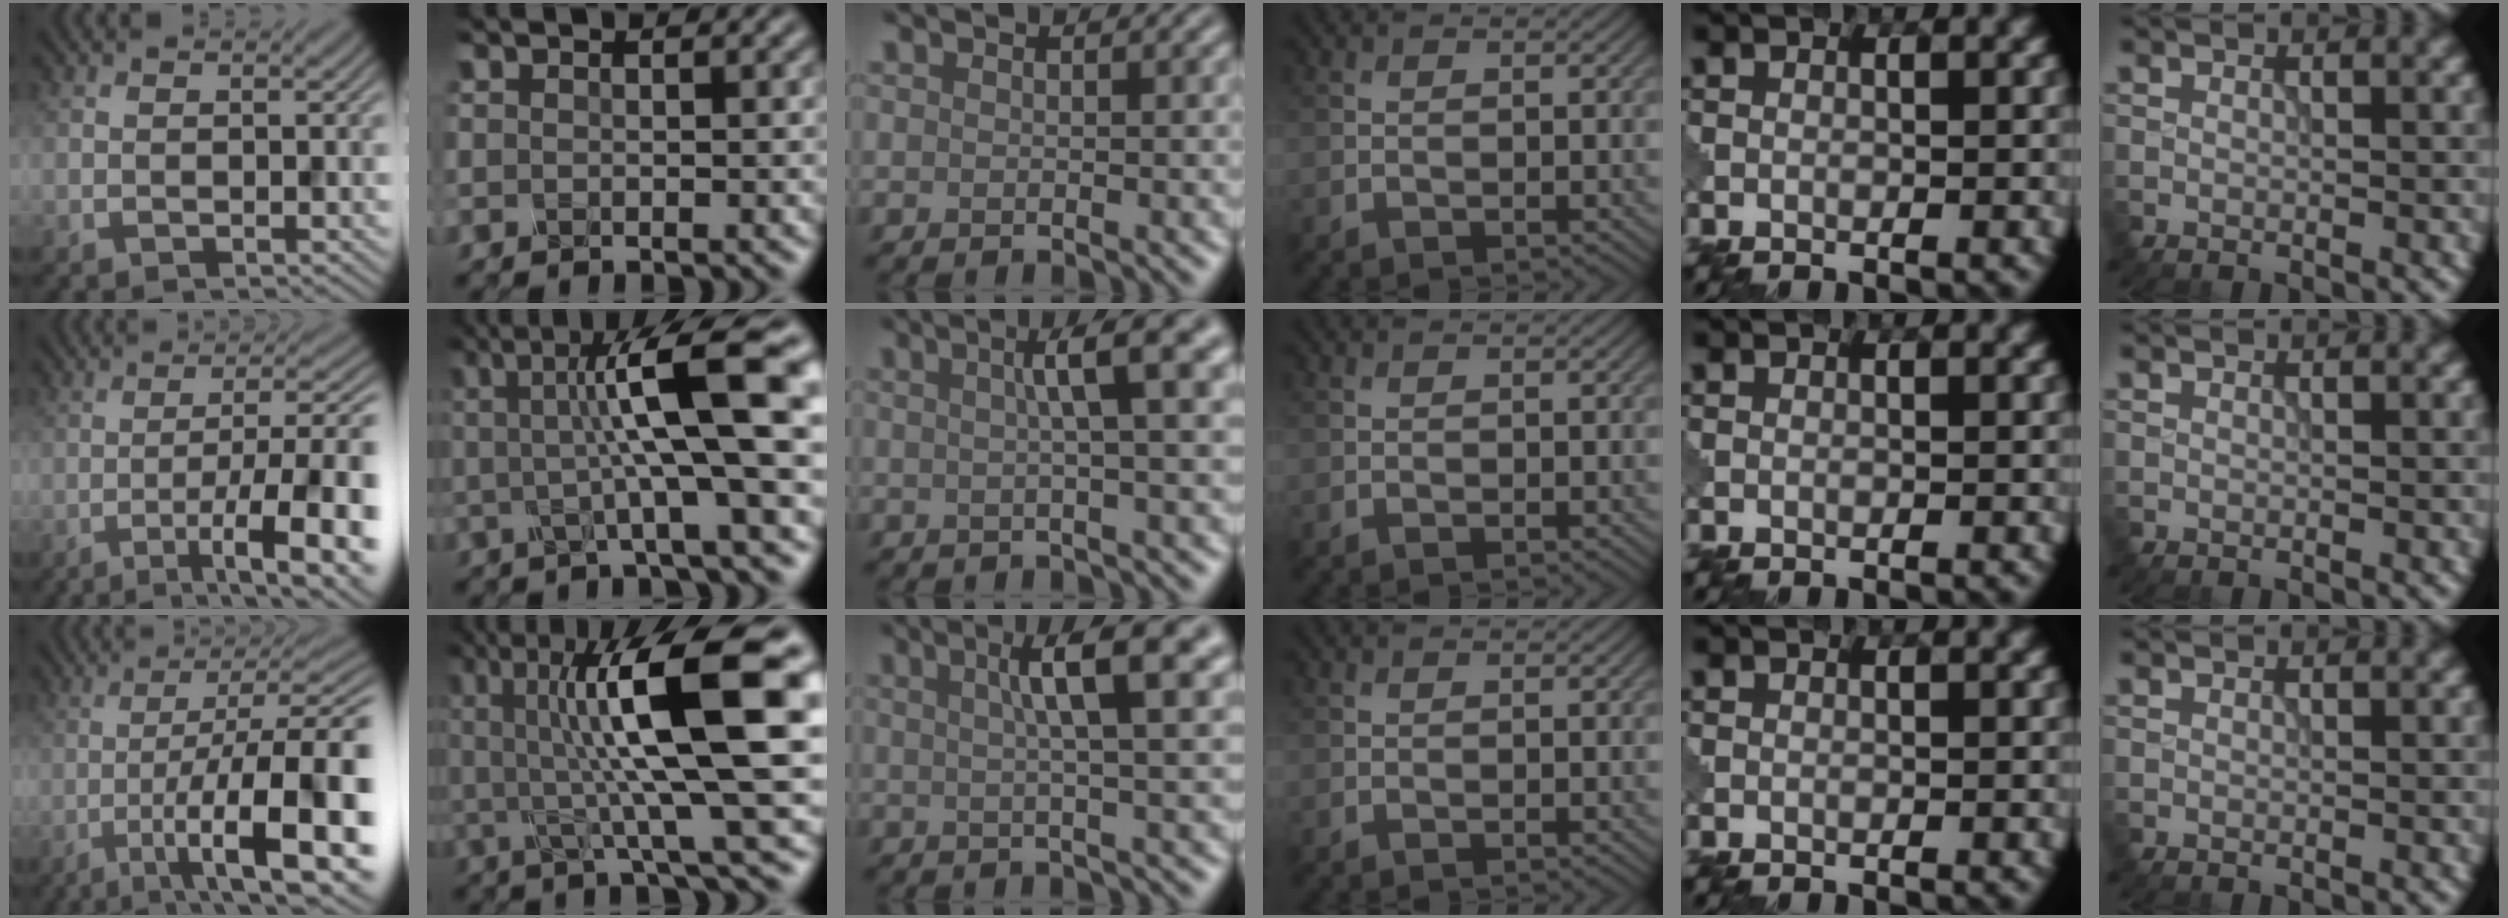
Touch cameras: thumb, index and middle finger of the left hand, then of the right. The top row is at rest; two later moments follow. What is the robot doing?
{"motion": "shake", "object": "plastic piggy bank"}